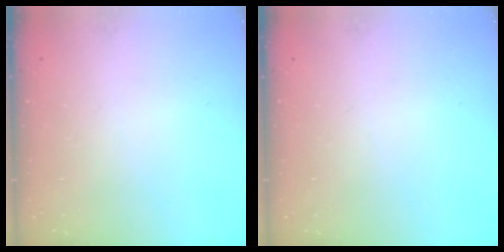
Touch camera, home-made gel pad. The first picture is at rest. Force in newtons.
{"total": 0.0}